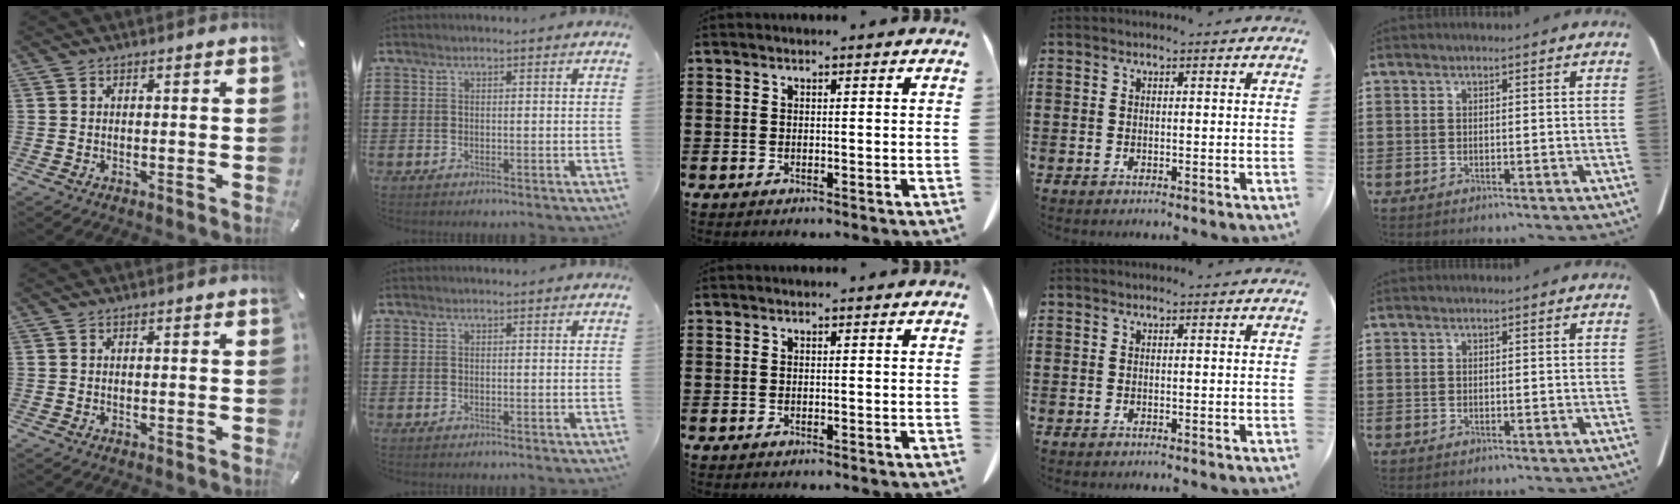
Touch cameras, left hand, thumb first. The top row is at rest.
{}